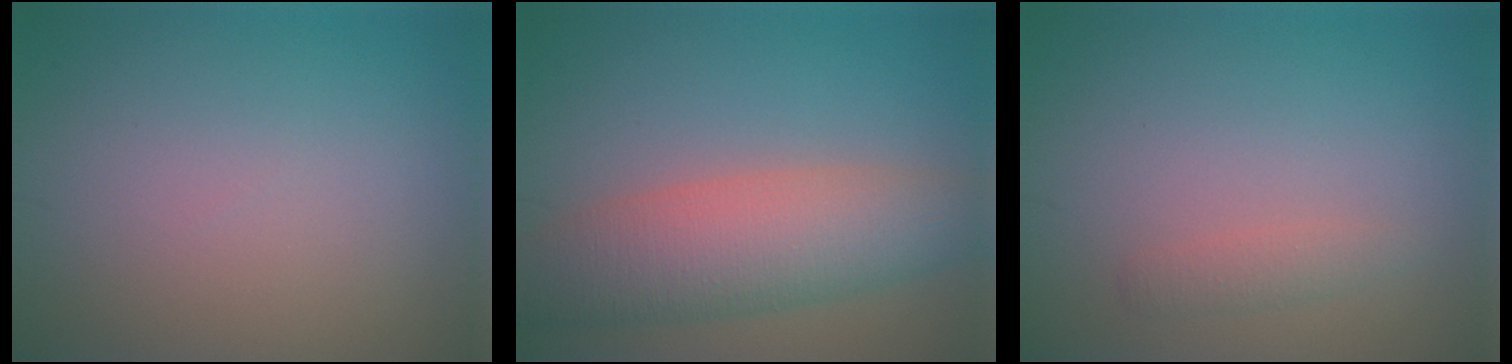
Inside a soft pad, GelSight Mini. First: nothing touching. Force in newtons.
{"total": 7.5, "press": 7.5, "slide": 0.4}
{"total": 1.3, "press": 1.3, "slide": 0.0}